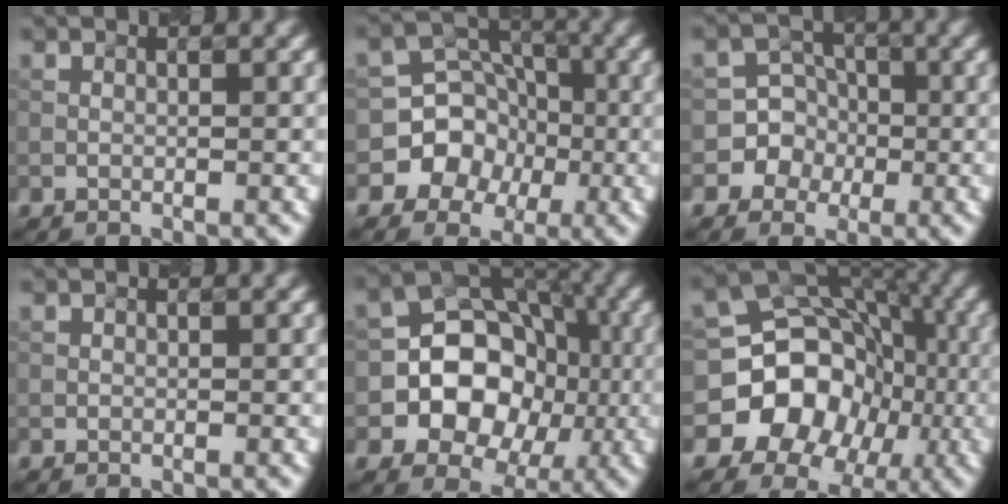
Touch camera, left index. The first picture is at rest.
{"total": 5.9, "force": [-2.2, 5.4, 0.8], "torque": [0.019, 0.014, -0.061]}
{"total": 4.8, "force": [-1.6, 4.5, 0.0], "torque": [0.025, 0.018, -0.041]}
{"total": 0.0}
{"total": 8.7, "force": [-1.5, 7.3, 4.5], "torque": [-0.040, 0.008, -0.050]}
{"total": 11.1, "force": [-3.1, 9.6, 4.4], "torque": [-0.063, 0.009, -0.084]}